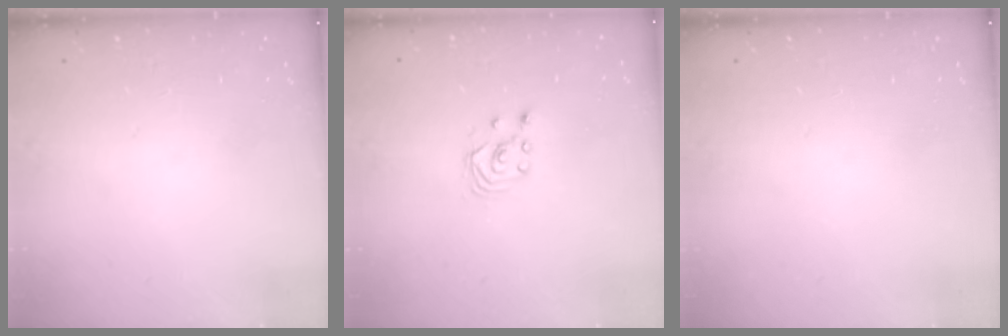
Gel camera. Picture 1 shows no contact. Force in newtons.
{"total": 2.6, "press": 2.6, "slide": 0.3}
{"total": 0.0}